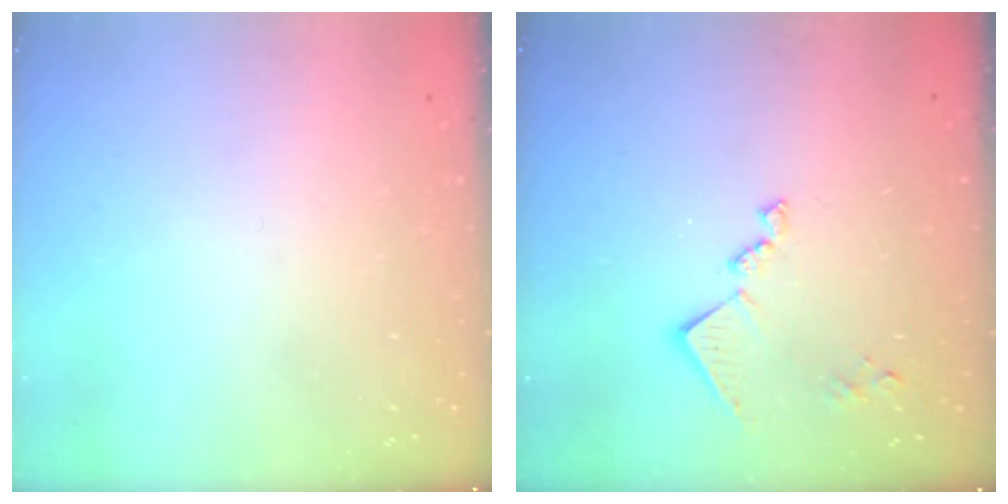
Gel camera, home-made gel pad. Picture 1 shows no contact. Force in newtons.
{"total": 11.0, "press": 11.0, "slide": 0.2}